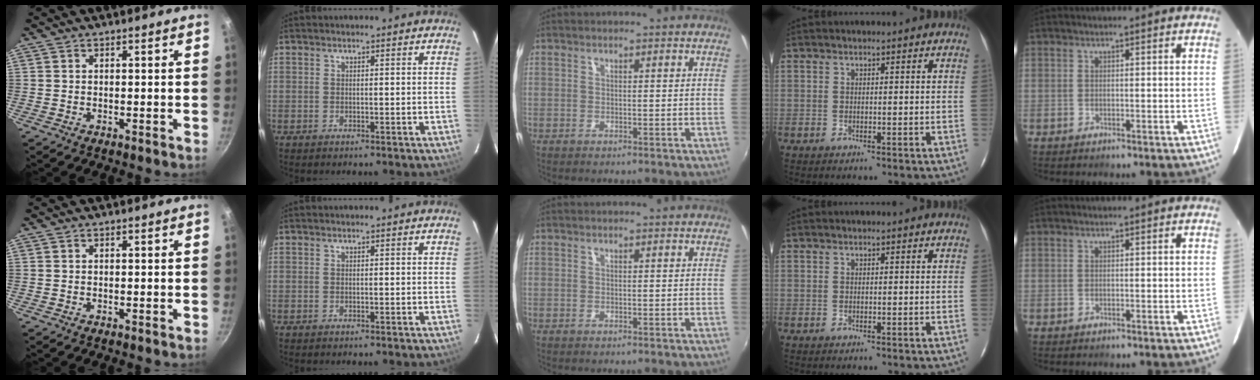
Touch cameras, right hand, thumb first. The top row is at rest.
{}